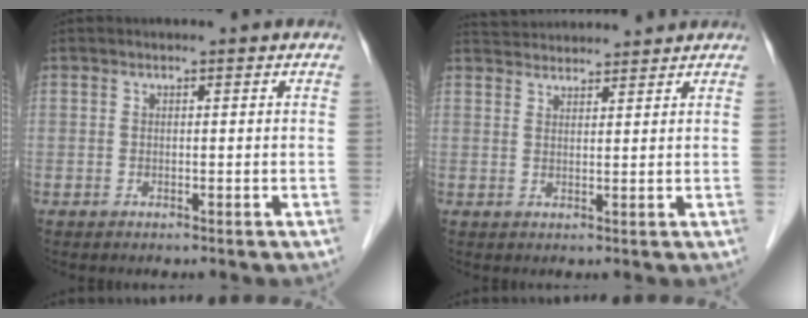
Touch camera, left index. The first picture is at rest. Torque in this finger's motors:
{"motor_torque": [-0.68, -0.76, 0.03, -0.01]}